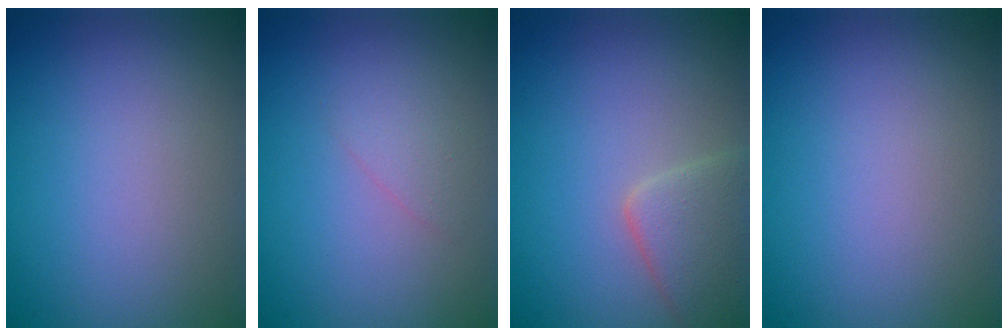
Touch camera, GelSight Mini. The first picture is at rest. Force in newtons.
{"total": 1.0, "press": 1.0, "slide": 0.0}
{"total": 3.6, "press": 3.6, "slide": 0.1}
{"total": 0.0}